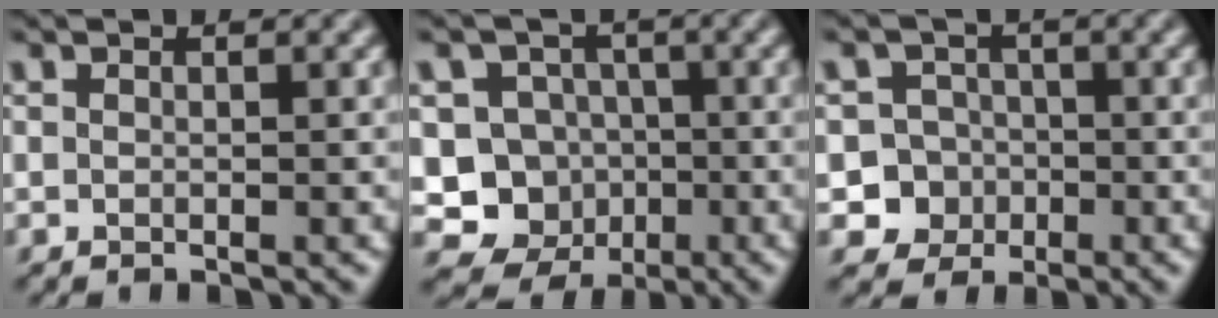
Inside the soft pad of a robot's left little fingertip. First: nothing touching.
{"total": 7.0, "force": [-1.8, 6.5, 1.8], "torque": [-0.013, 0.001, -0.056]}
{"total": 5.7, "force": [-2.3, 5.2, 0.9], "torque": [0.004, -0.001, -0.062]}